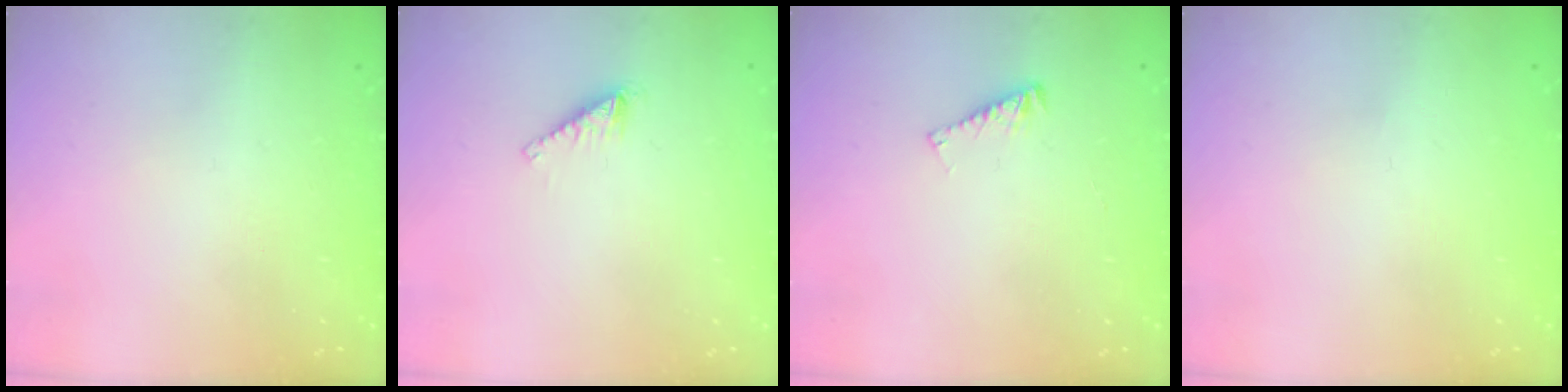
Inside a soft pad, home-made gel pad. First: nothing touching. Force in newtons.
{"total": 1.2, "press": 1.2, "slide": 0.1}
{"total": 3.8, "press": 3.8, "slide": 0.3}
{"total": 0.0}